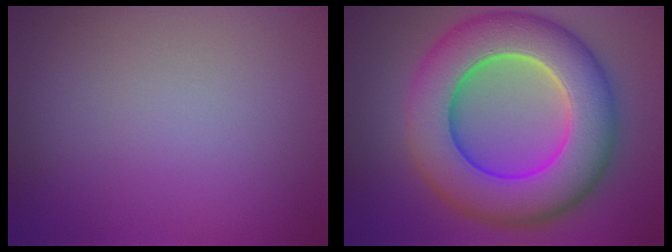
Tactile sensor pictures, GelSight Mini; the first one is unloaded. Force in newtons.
{"total": 12.6, "press": 12.5, "slide": 0.5}